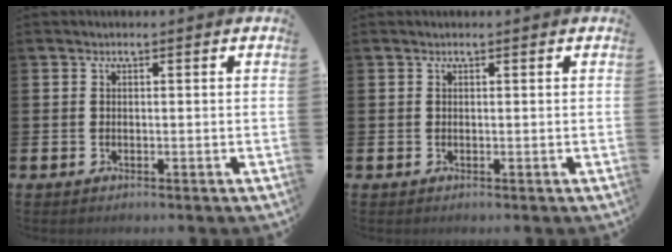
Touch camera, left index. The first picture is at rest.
{"total": 0.0}